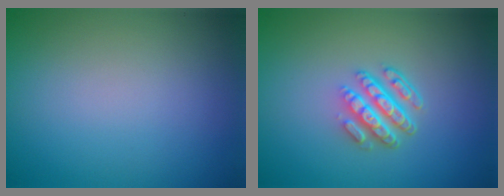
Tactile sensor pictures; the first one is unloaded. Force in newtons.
{"total": 4.5, "press": 3.1, "slide": 3.2}